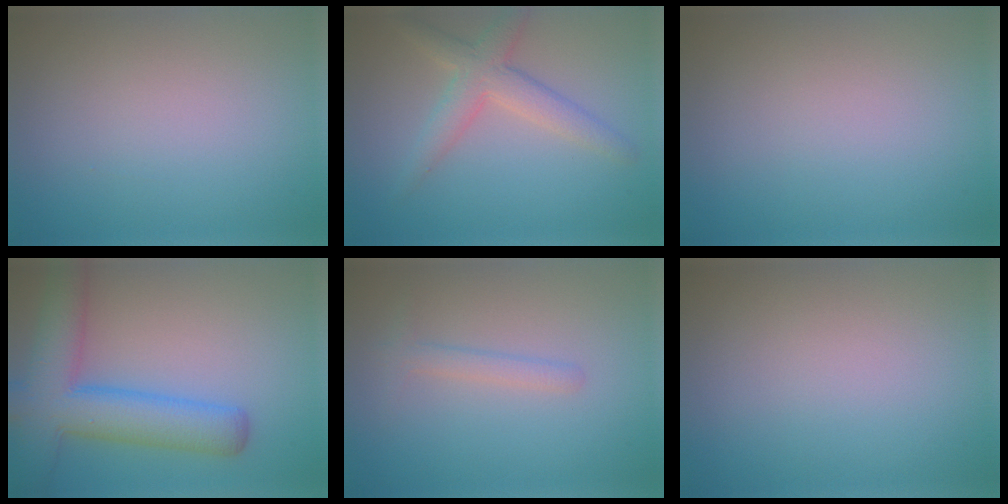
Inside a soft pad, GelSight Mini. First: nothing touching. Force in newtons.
{"total": 3.8, "press": 3.8, "slide": 0.3}
{"total": 0.0}
{"total": 8.5, "press": 8.4, "slide": 0.5}
{"total": 1.8, "press": 1.8, "slide": 0.2}
{"total": 0.0}